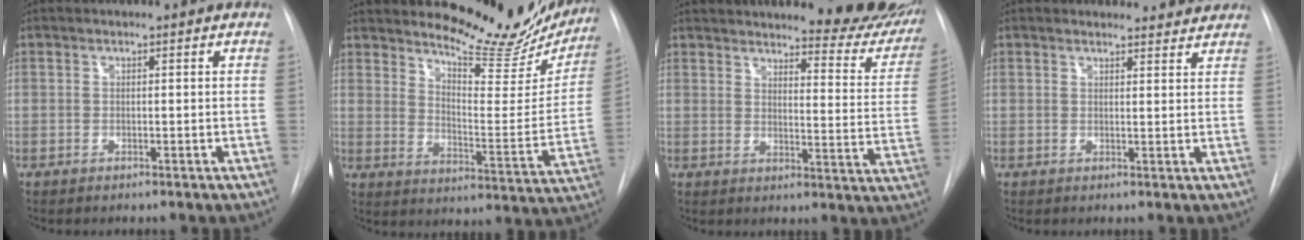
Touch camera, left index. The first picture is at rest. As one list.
[{"total": 17.0, "force": [15.4, 4.4, 5.7], "torque": [-0.067, -0.070, 0.193]}, {"total": 19.6, "force": [17.3, 3.7, 8.2], "torque": [-0.085, -0.062, 0.198]}, {"total": 5.9, "force": [5.6, 1.5, 0.3], "torque": [0.013, -0.003, 0.045]}]